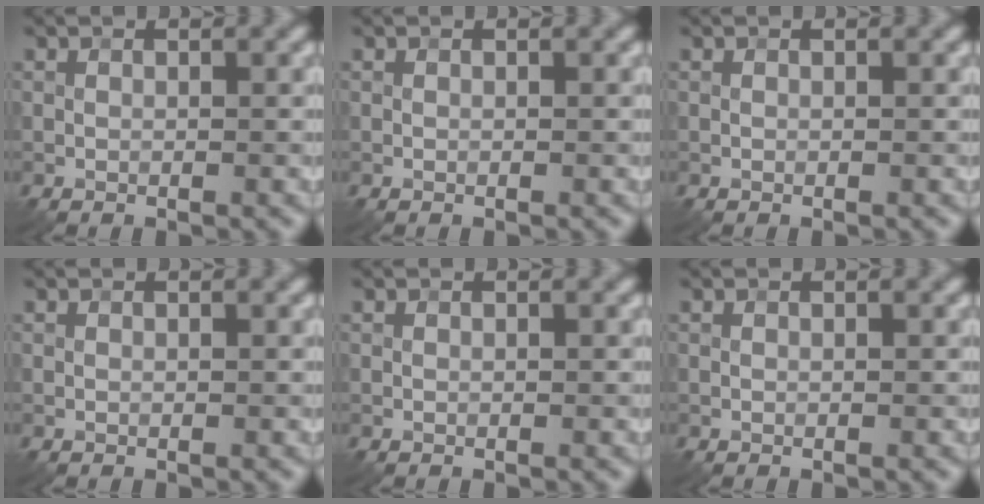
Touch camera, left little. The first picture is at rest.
{"total": 0.0}
{"total": 0.0}
{"total": 0.0}
{"total": 0.0}
{"total": 0.0}